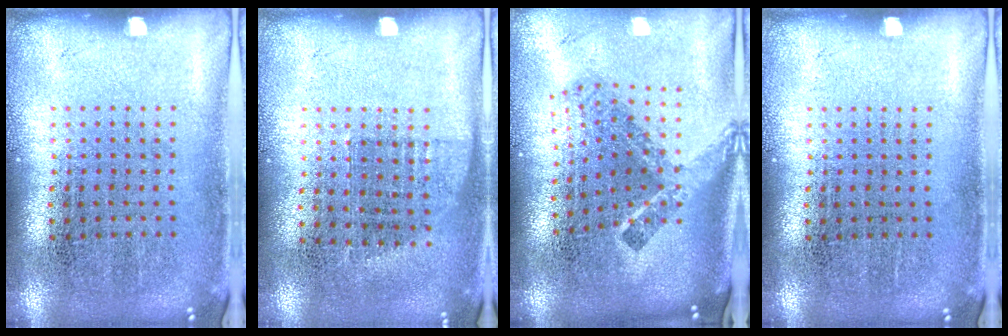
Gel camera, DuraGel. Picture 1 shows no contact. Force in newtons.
{"total": 0.7, "press": 0.6, "slide": 0.4}
{"total": 2.3, "press": 1.5, "slide": 1.7}
{"total": 0.0}